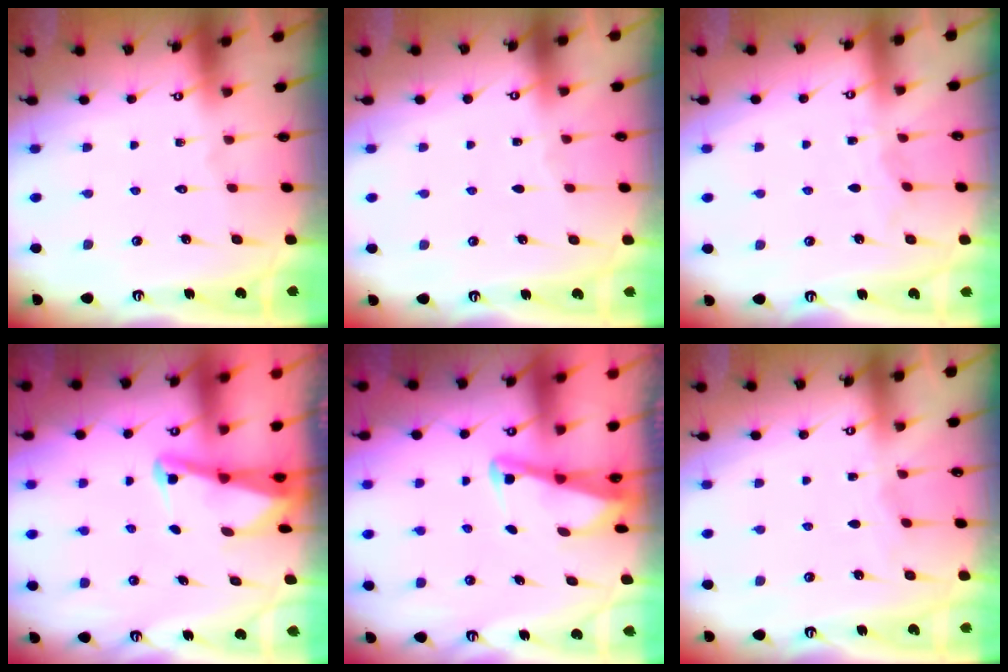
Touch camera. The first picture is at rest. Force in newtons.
{"total": 2.5, "press": 2.5, "slide": 0.3}
{"total": 3.5, "press": 3.5, "slide": 0.2}
{"total": 2.6, "press": 2.5, "slide": 0.6}
{"total": 3.0, "press": 3.0, "slide": 0.3}
{"total": 2.8, "press": 2.7, "slide": 0.4}